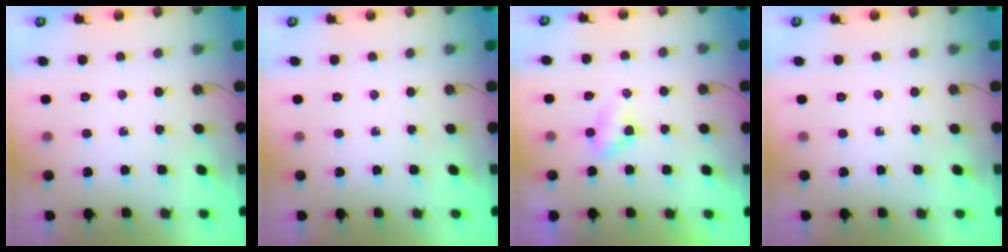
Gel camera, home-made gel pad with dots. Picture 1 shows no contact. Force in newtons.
{"total": 0.0}
{"total": 3.2, "press": 3.1, "slide": 0.4}
{"total": 0.0}